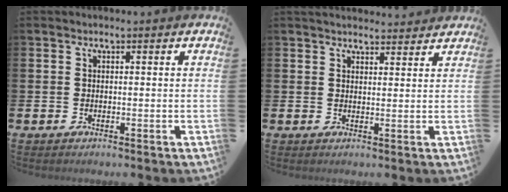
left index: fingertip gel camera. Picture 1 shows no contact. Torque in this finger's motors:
{"motor_torque": [0.92, -1.22, 0.13, 0.01]}